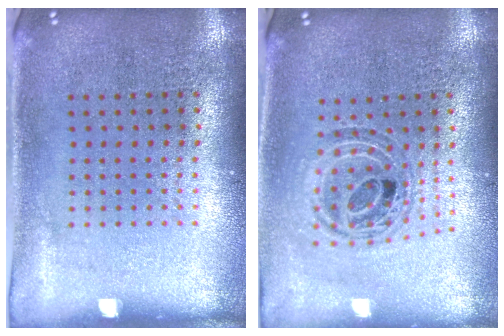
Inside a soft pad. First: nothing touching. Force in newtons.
{"total": 0.8, "press": 0.8, "slide": 0.2}